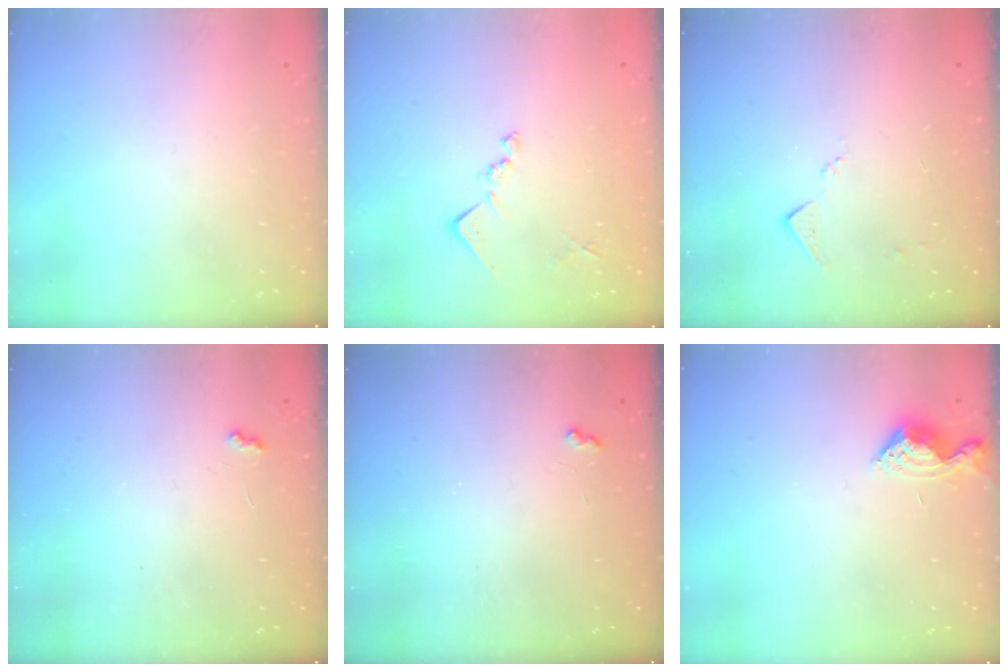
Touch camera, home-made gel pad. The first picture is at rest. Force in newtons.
{"total": 10.7, "press": 10.7, "slide": 0.5}
{"total": 5.7, "press": 5.7, "slide": 0.7}
{"total": 3.1, "press": 3.0, "slide": 0.4}
{"total": 2.9, "press": 2.9, "slide": 0.5}
{"total": 7.0, "press": 6.9, "slide": 0.8}